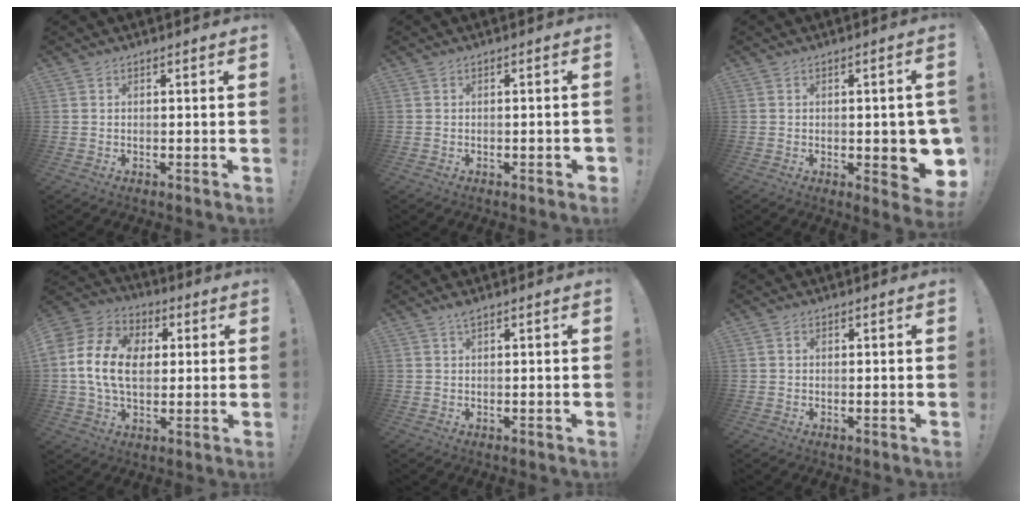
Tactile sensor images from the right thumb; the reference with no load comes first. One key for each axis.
{"total": 1.5, "fx": -0.7, "fy": -0.3, "fz": 1.3, "tx": -0.023, "ty": 0.003, "tz": -0.012}
{"total": 8.6, "fx": -1.3, "fy": 3.2, "fz": 7.8, "tx": -0.079, "ty": -0.006, "tz": -0.012}
{"total": 17.1, "fx": 1.8, "fy": 12.4, "fz": 11.6, "tx": -0.212, "ty": 0.013, "tz": 0.034}
{"total": 1.0, "fx": 0.9, "fy": 0.0, "fz": 0.3, "tx": -0.006, "ty": 0.001, "tz": 0.015}
{"total": 0.7, "fx": 0.3, "fy": 0.6, "fz": -0.3, "tx": 0.004, "ty": 0.002, "tz": 0.007}